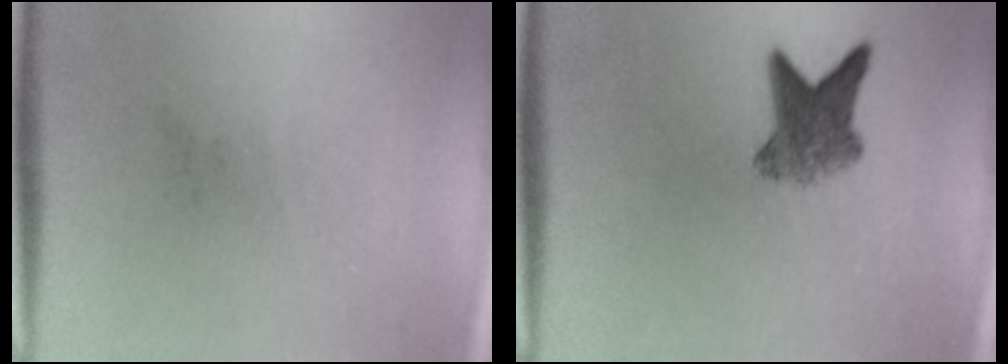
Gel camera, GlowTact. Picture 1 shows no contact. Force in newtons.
{"total": 5.1}